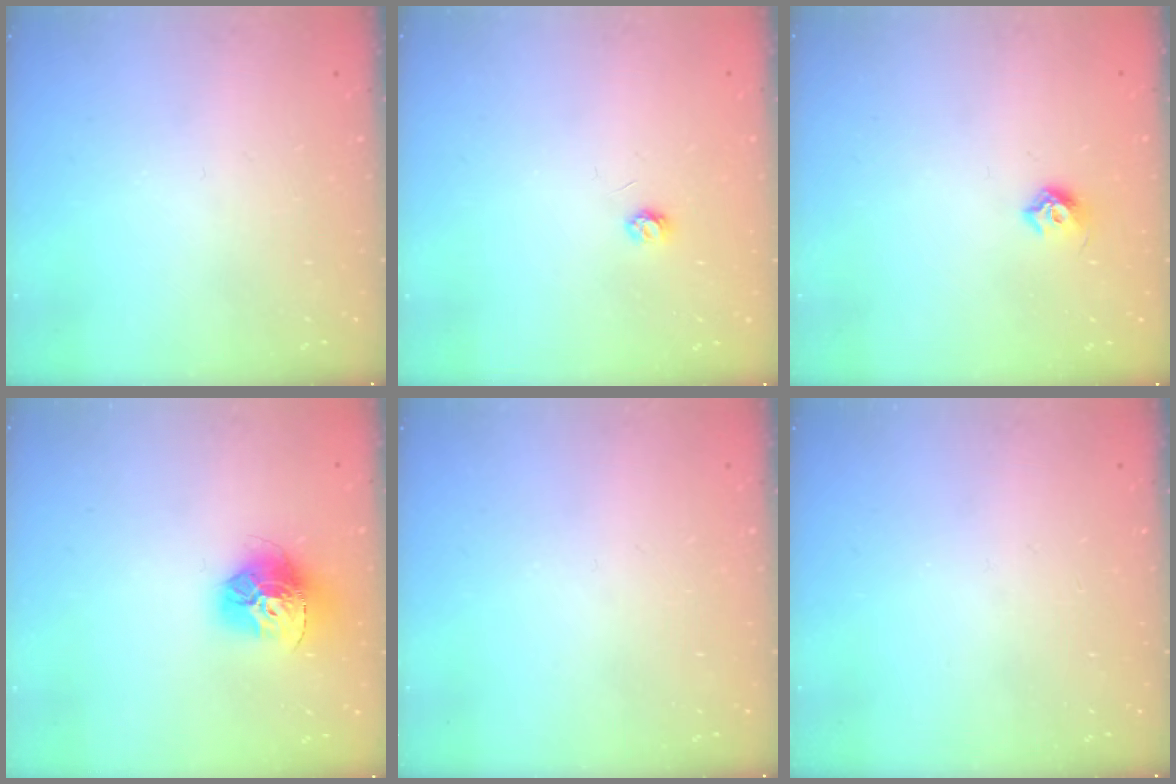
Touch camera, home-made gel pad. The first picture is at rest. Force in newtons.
{"total": 3.2, "press": 3.2, "slide": 0.3}
{"total": 6.0, "press": 5.9, "slide": 1.2}
{"total": 14.5, "press": 14.4, "slide": 1.6}
{"total": 0.0}
{"total": 0.0}